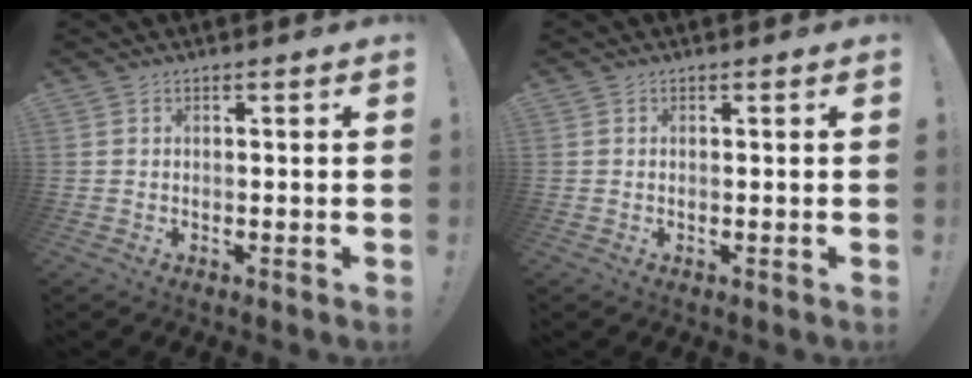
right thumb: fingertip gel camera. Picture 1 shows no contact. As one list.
[{"total": 0.0}]